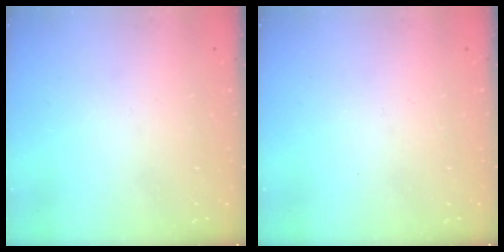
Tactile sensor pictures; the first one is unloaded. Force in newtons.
{"total": 0.0}